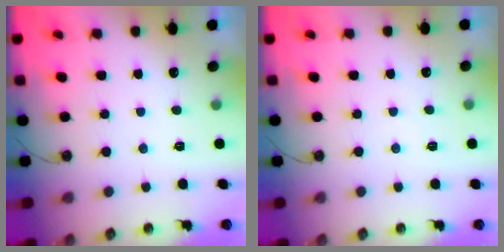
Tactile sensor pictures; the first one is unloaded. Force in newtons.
{"total": 3.3, "press": 3.2, "slide": 0.5}